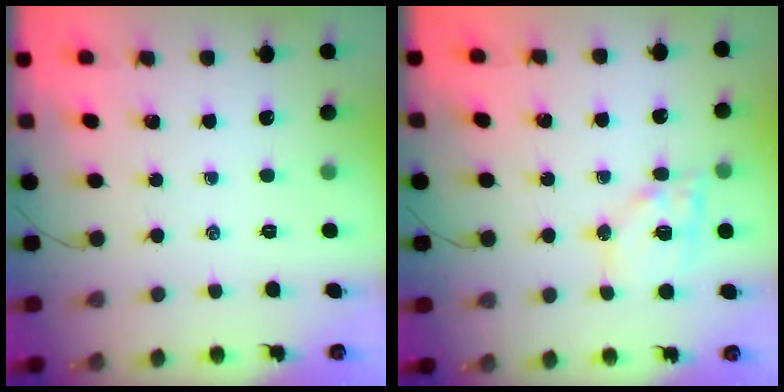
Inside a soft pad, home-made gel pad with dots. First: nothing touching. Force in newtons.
{"total": 12.4, "press": 12.2, "slide": 2.1}